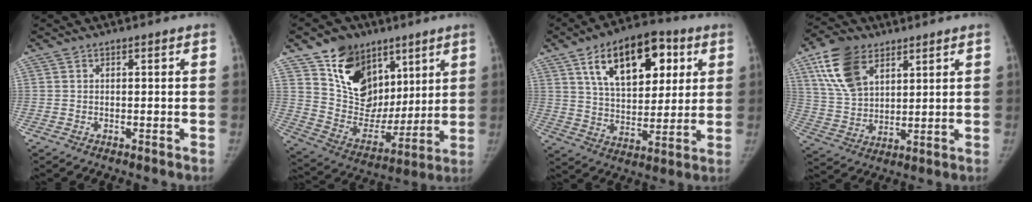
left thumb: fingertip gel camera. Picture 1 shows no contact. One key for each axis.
{"total": 20.2, "fx": 11.0, "fy": 14.6, "fz": 8.5, "tx": -0.091, "ty": -0.036, "tz": 0.204}
{"total": 19.6, "fx": 8.1, "fy": 10.8, "fz": 14.2, "tx": -0.175, "ty": -0.018, "tz": 0.134}
{"total": 13.5, "fx": 7.1, "fy": 8.1, "fz": 8.1, "tx": -0.136, "ty": -0.021, "tz": 0.142}